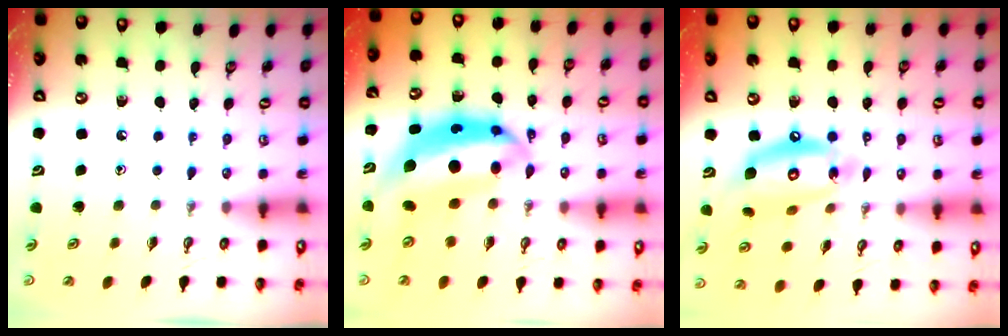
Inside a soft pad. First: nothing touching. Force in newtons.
{"total": 12.2, "press": 12.1, "slide": 1.0}
{"total": 14.5, "press": 14.4, "slide": 1.4}